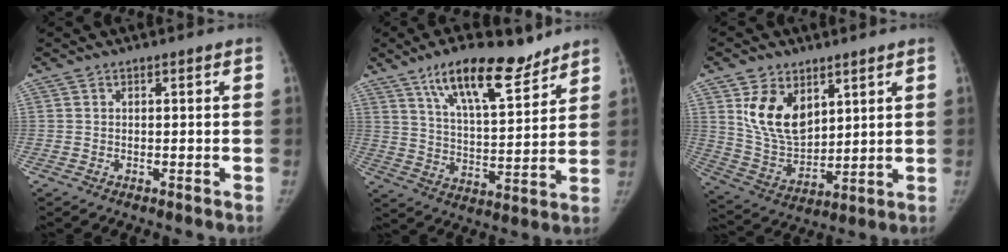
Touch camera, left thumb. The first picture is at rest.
{"total": 15.8, "force": [11.0, 5.2, 10.1], "torque": [-0.142, -0.057, 0.190]}
{"total": 12.8, "force": [5.6, 8.0, 8.2], "torque": [-0.118, -0.035, 0.124]}